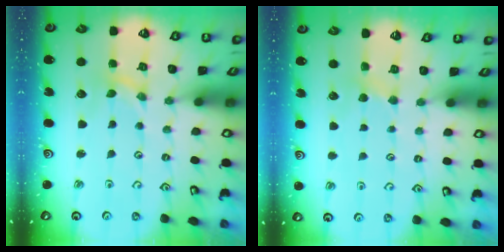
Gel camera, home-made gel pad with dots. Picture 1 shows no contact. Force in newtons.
{"total": 2.3, "press": 2.2, "slide": 0.4}